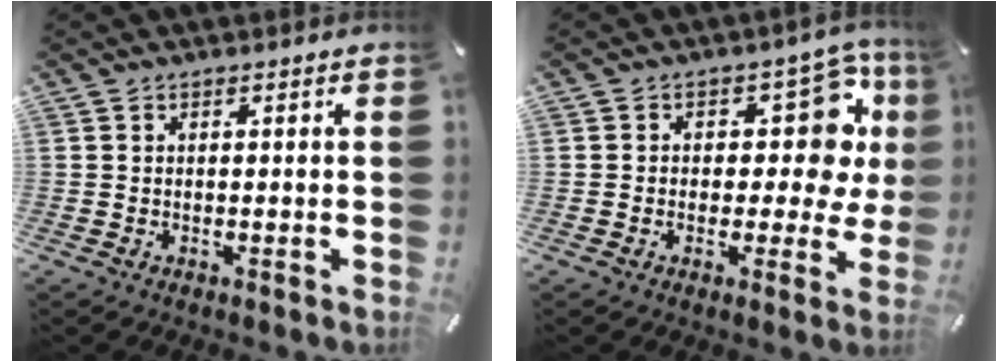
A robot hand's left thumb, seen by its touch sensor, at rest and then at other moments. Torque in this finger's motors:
{"motor_torque": [1.11, 0.66, 0.08, -0.05, 0.12]}